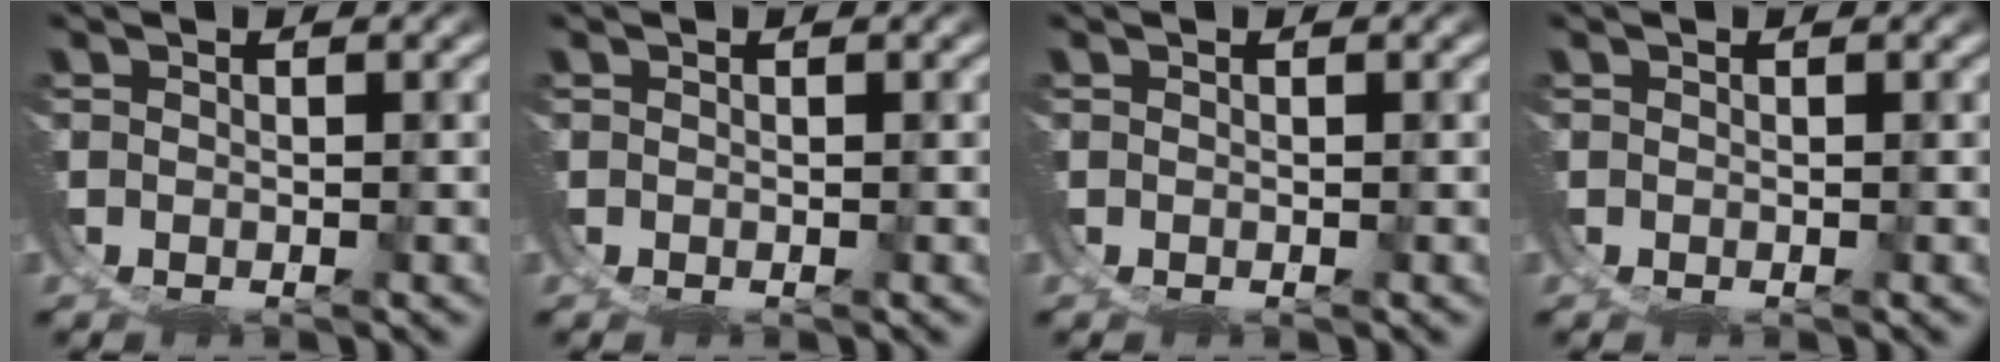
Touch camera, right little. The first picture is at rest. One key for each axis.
{"total": 0.0}
{"total": 0.0}
{"total": 0.0}